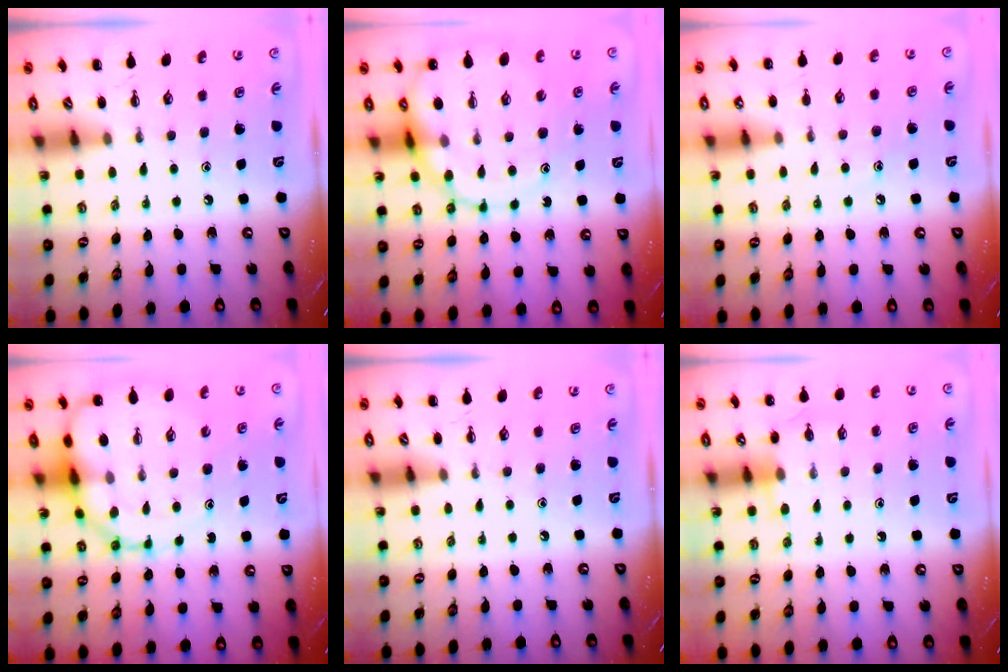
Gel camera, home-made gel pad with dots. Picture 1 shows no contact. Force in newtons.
{"total": 15.0, "press": 14.5, "slide": 3.7}
{"total": 7.4, "press": 7.2, "slide": 1.8}
{"total": 14.1, "press": 13.5, "slide": 4.1}
{"total": 0.0}
{"total": 5.2, "press": 5.0, "slide": 1.1}